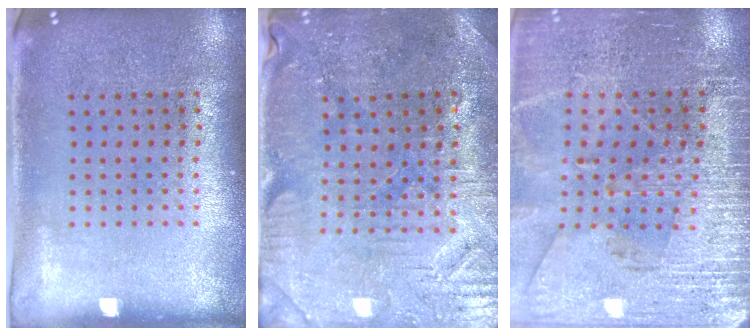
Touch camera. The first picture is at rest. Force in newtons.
{"total": 1.4, "press": 1.4, "slide": 0.4}
{"total": 3.1, "press": 3.0, "slide": 0.5}